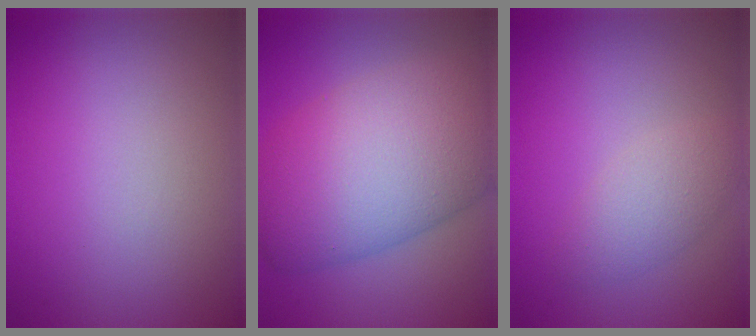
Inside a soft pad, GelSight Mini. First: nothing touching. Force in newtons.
{"total": 12.2, "press": 12.1, "slide": 0.8}
{"total": 2.4, "press": 2.4, "slide": 0.1}